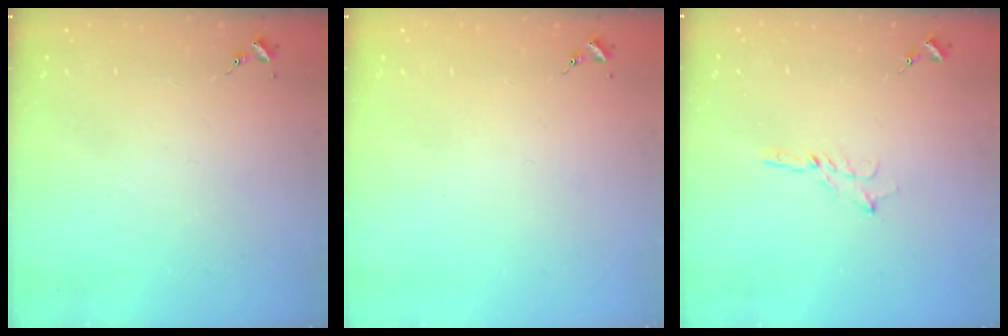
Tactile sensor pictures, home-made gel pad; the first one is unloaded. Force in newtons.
{"total": 0.0}
{"total": 2.9, "press": 2.9, "slide": 0.3}